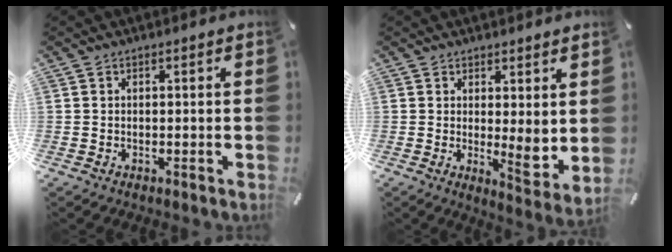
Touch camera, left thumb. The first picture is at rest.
{"total": 5.8, "force": [1.2, 2.0, 5.3], "torque": [-0.054, -0.035, 0.024]}